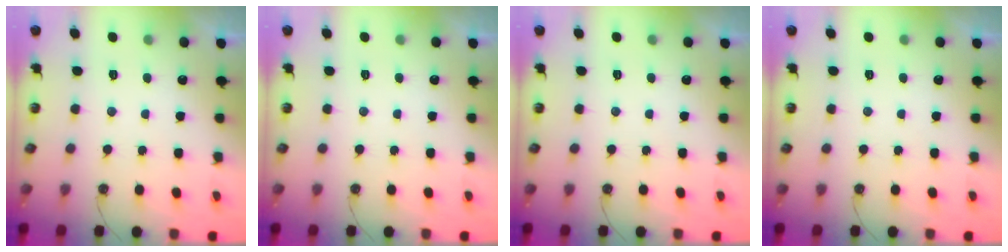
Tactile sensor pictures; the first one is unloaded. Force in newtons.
{"total": 0.0}
{"total": 0.0}
{"total": 0.0}